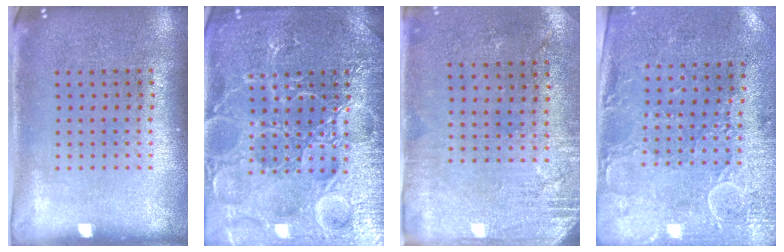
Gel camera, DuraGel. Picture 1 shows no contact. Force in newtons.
{"total": 7.5, "press": 7.4, "slide": 1.0}
{"total": 2.8, "press": 2.4, "slide": 1.5}
{"total": 2.9, "press": 2.3, "slide": 1.7}